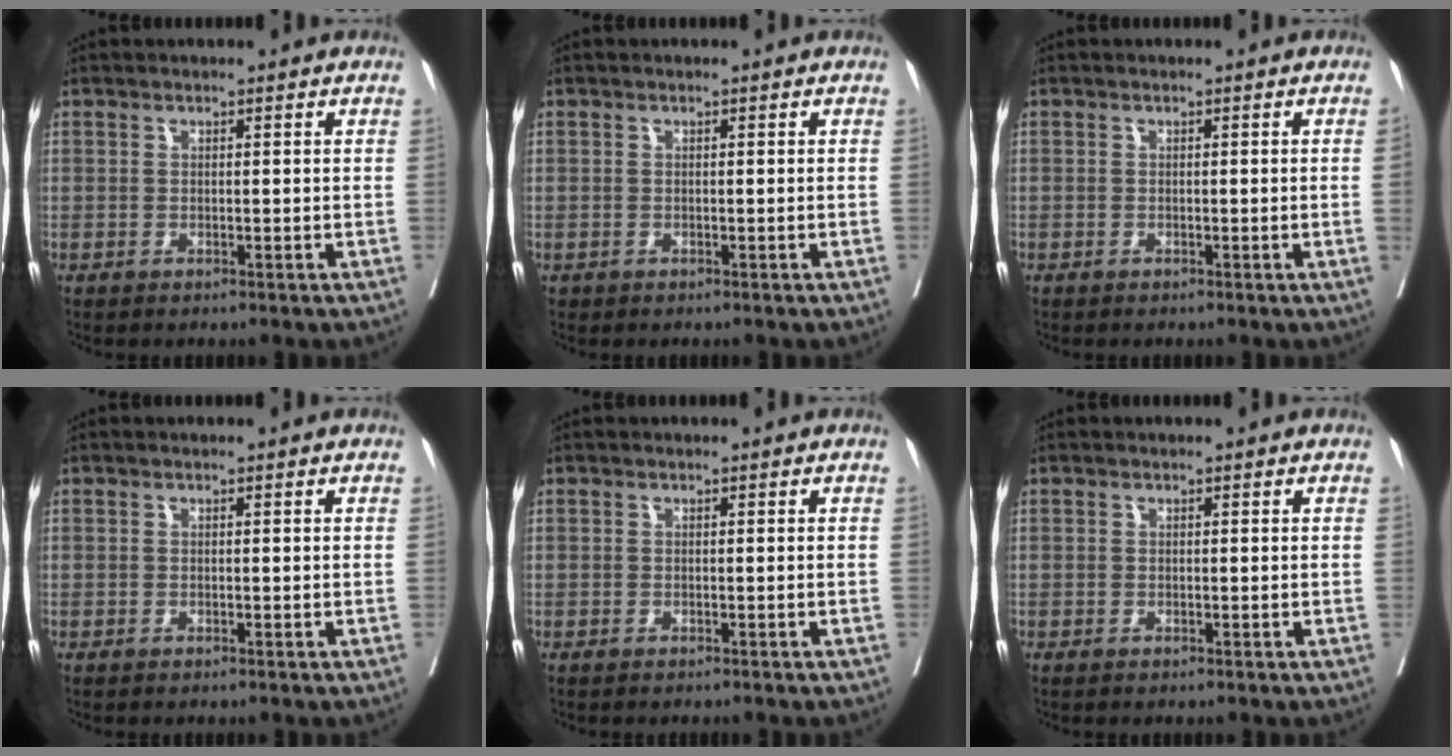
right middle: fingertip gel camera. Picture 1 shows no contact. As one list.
[{"total": 0.0}, {"total": 0.6, "force": [-0.1, -0.3, 0.5], "torque": [-0.002, 0.001, -0.001]}, {"total": 0.0}, {"total": 1.8, "force": [-1.7, 0.3, 0.7], "torque": [-0.010, -0.002, -0.020]}, {"total": 0.0}]